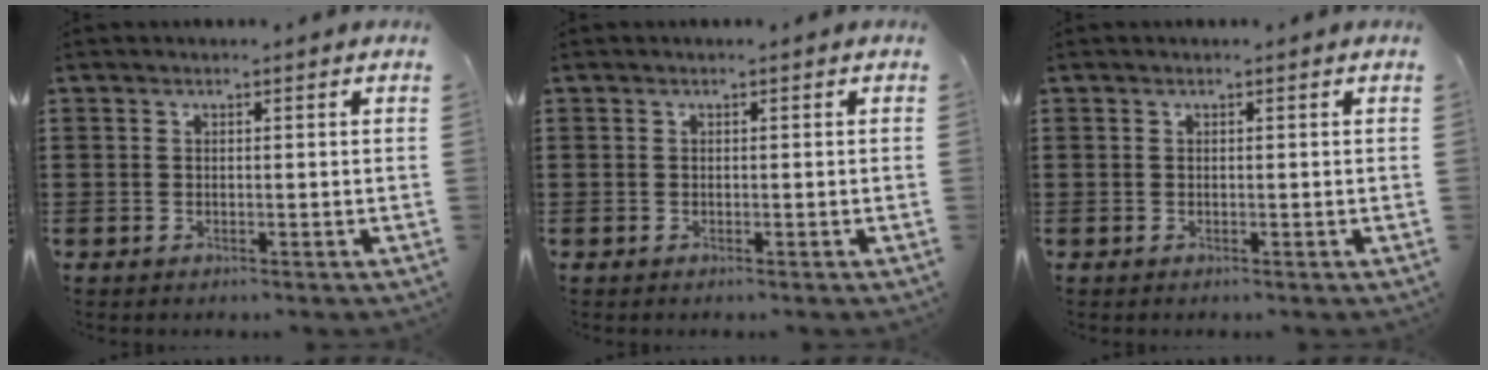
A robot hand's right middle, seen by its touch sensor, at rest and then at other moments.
{"total": 0.0}
{"total": 0.0}